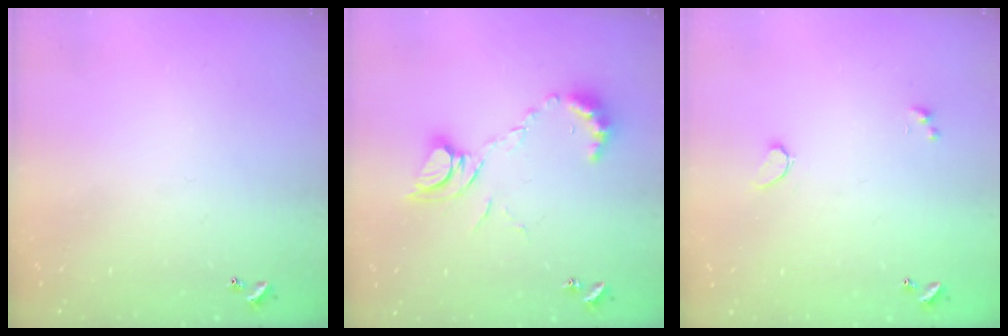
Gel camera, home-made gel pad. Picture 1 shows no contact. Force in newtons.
{"total": 9.8, "press": 9.8, "slide": 1.0}
{"total": 0.8, "press": 0.7, "slide": 0.4}